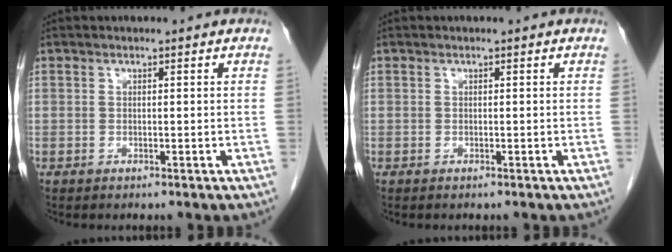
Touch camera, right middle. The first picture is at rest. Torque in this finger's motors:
{"motor_torque": [0.09, 0.04, -0.02, 0.00]}